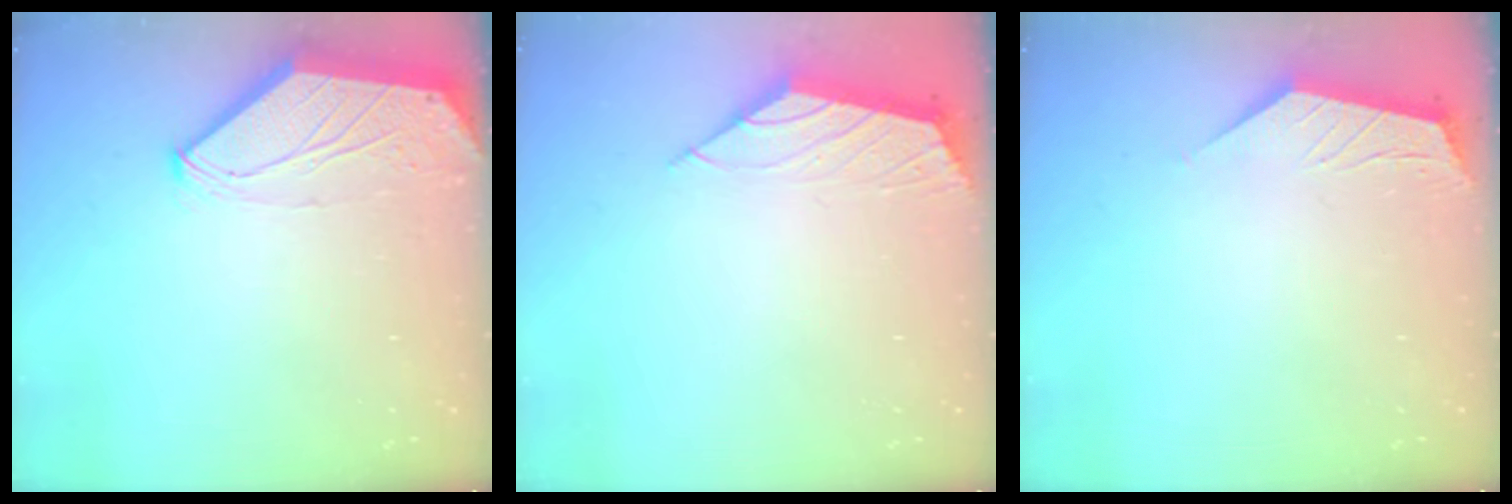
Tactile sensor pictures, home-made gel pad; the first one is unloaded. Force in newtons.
{"total": 2.2, "press": 2.1, "slide": 0.5}
{"total": 2.0, "press": 2.0, "slide": 0.4}